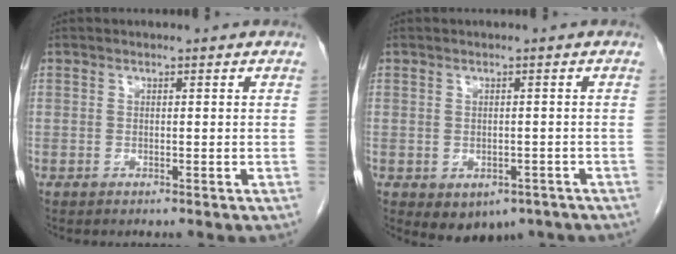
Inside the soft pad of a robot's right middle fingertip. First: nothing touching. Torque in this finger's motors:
{"motor_torque": [0.28, -0.27, 0.04, 0.03]}